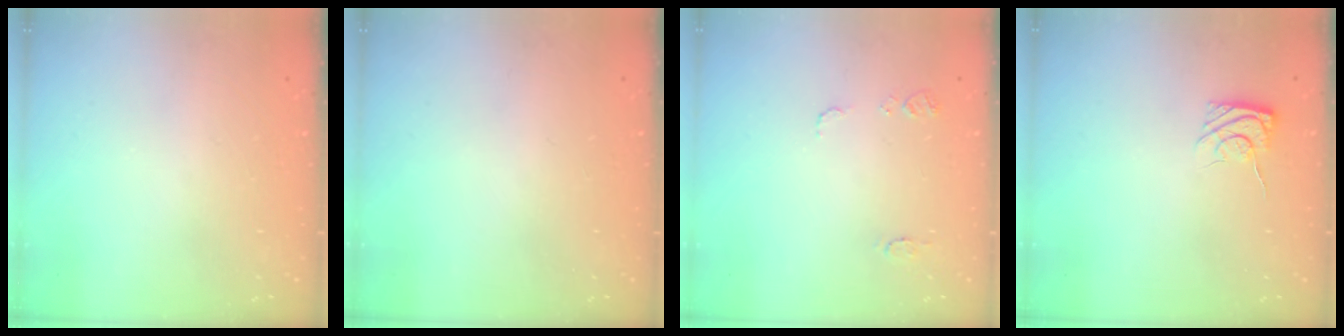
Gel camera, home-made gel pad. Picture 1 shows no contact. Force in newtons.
{"total": 0.0}
{"total": 7.1, "press": 7.0, "slide": 0.7}
{"total": 6.1, "press": 5.9, "slide": 1.6}